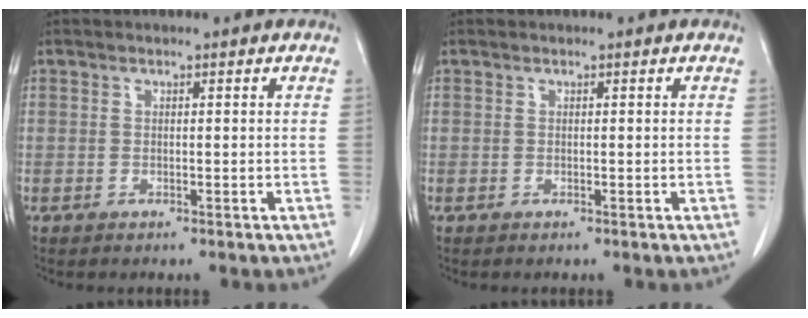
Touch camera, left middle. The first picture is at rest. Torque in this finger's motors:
{"motor_torque": [0.14, -0.13, 0.01, -0.01]}